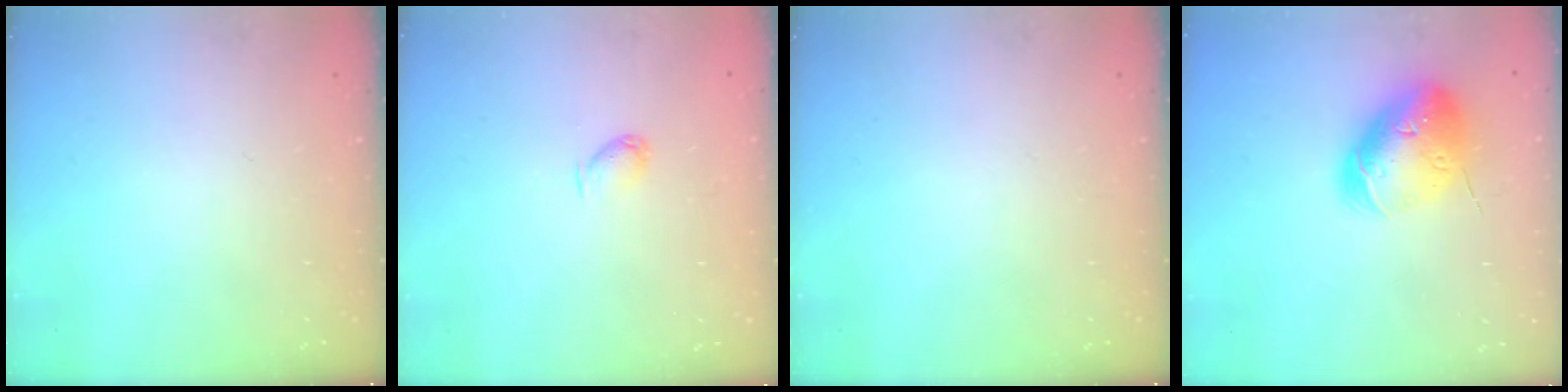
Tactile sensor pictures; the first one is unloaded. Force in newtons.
{"total": 3.4, "press": 3.4, "slide": 0.6}
{"total": 0.0}
{"total": 18.5, "press": 18.3, "slide": 2.7}